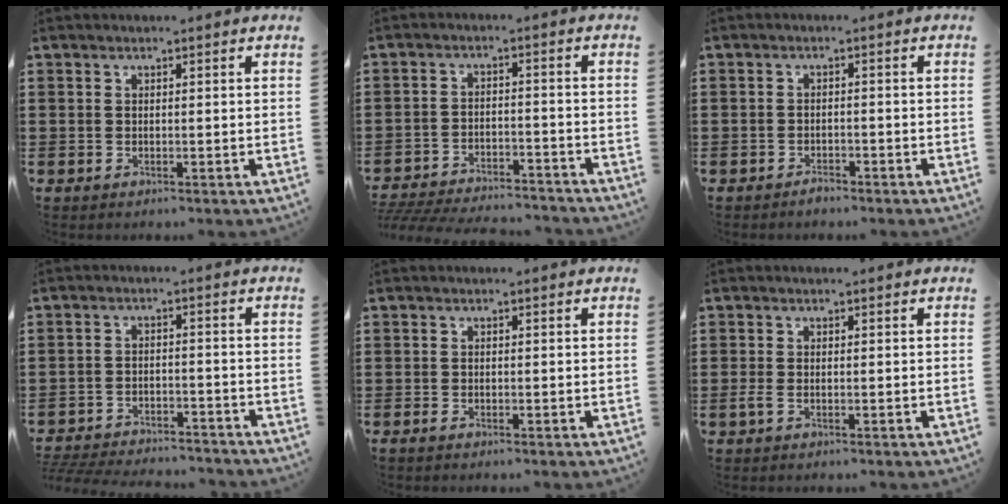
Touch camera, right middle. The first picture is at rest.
{"total": 5.2, "force": [-5.1, 0.4, 0.8], "torque": [-0.026, 0.001, -0.107]}
{"total": 1.4, "force": [-1.3, 0.5, 0.3], "torque": [-0.009, 0.001, -0.028]}
{"total": 4.7, "force": [-4.6, 0.4, 0.5], "torque": [-0.022, 0.001, -0.099]}
{"total": 0.6, "force": [-0.5, 0.1, 0.3], "torque": [-0.009, -0.004, -0.009]}
{"total": 0.8, "force": [-0.3, 0.3, 0.8], "torque": [-0.015, -0.002, -0.005]}